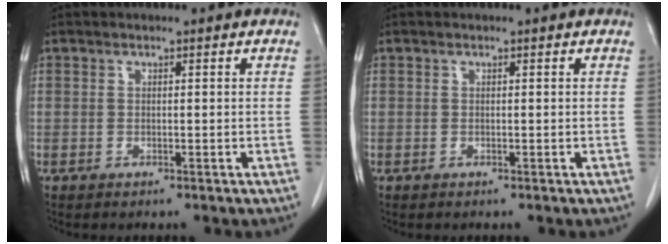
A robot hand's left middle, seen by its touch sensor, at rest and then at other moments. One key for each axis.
{"total": 0.0}